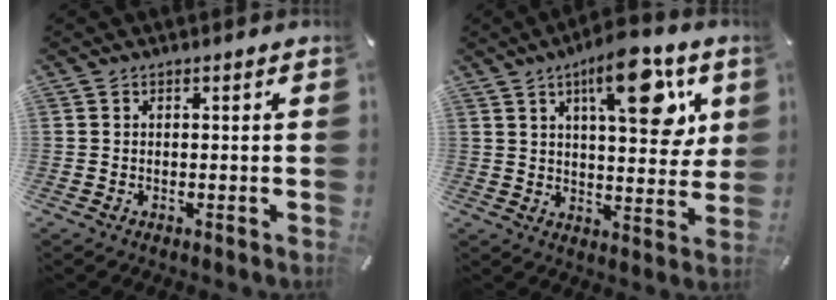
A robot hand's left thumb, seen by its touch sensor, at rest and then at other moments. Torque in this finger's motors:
{"motor_torque": [2.14, 2.87, 1.42, -1.35, 0.55]}